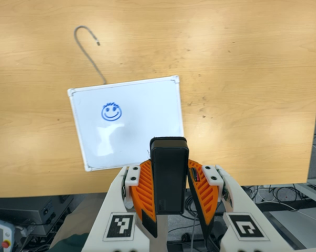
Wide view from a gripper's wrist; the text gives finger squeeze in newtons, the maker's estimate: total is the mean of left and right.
{"total": 6.2, "left": 5.2, "right": 7.2}